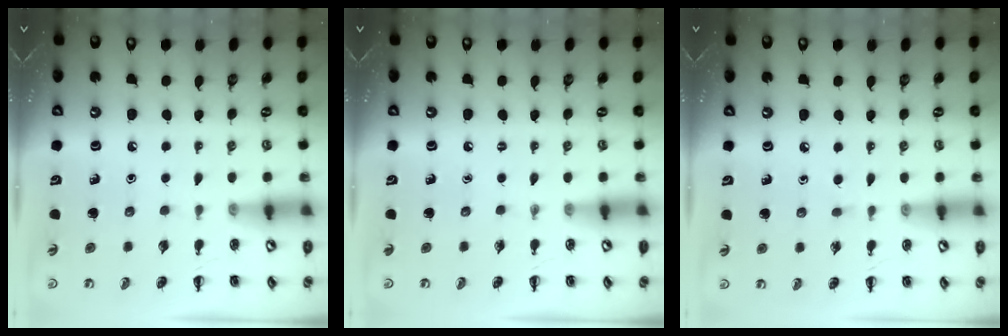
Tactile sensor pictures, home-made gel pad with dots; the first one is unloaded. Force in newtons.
{"total": 0.0}
{"total": 1.6, "press": 1.4, "slide": 0.8}